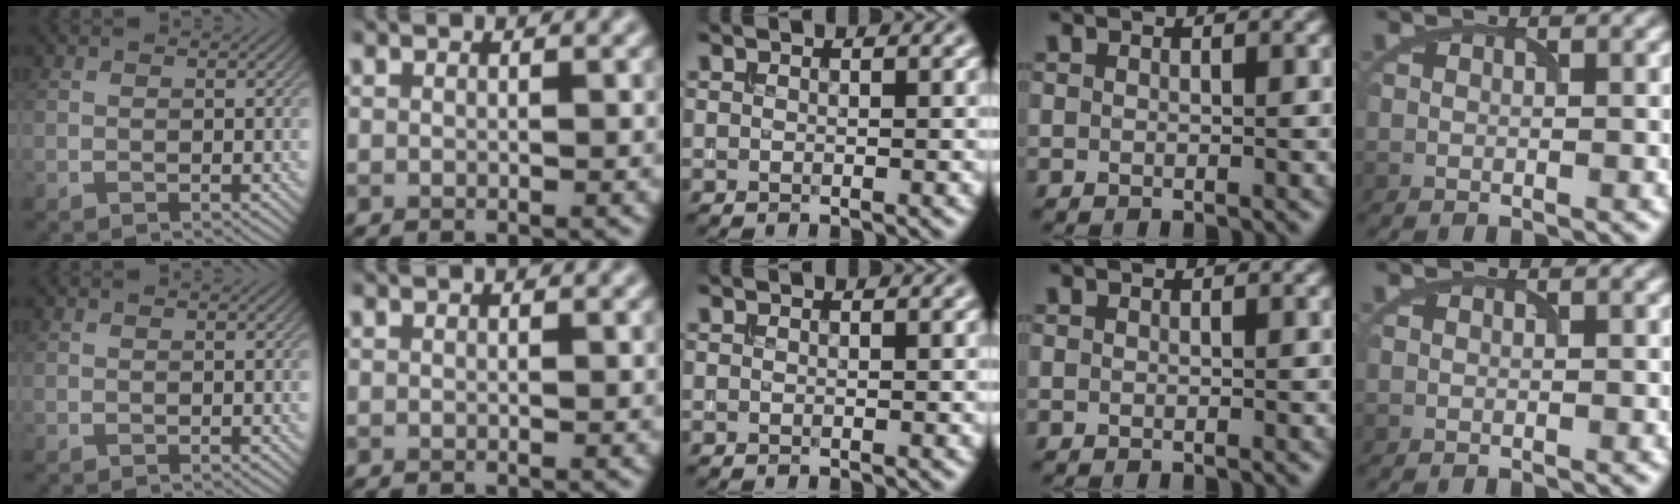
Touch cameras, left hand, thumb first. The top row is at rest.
{}